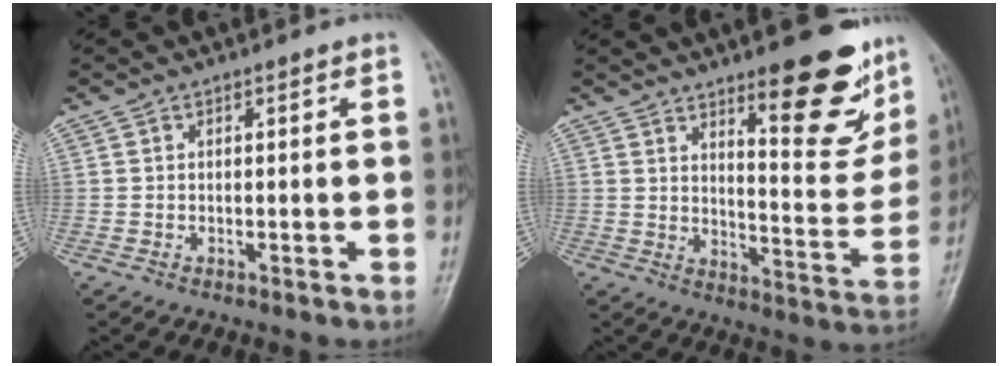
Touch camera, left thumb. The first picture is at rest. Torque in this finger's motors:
{"motor_torque": [2.01, 0.97, 1.08, -1.43, 0.04]}